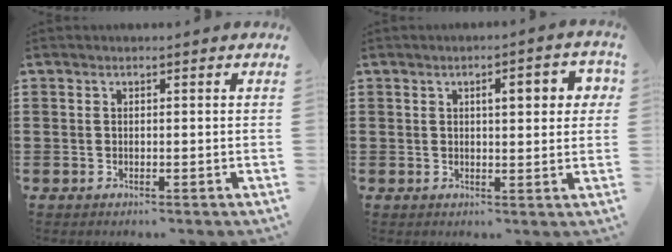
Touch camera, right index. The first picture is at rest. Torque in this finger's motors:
{"motor_torque": [0.16, -0.07, 0.28, 0.05]}